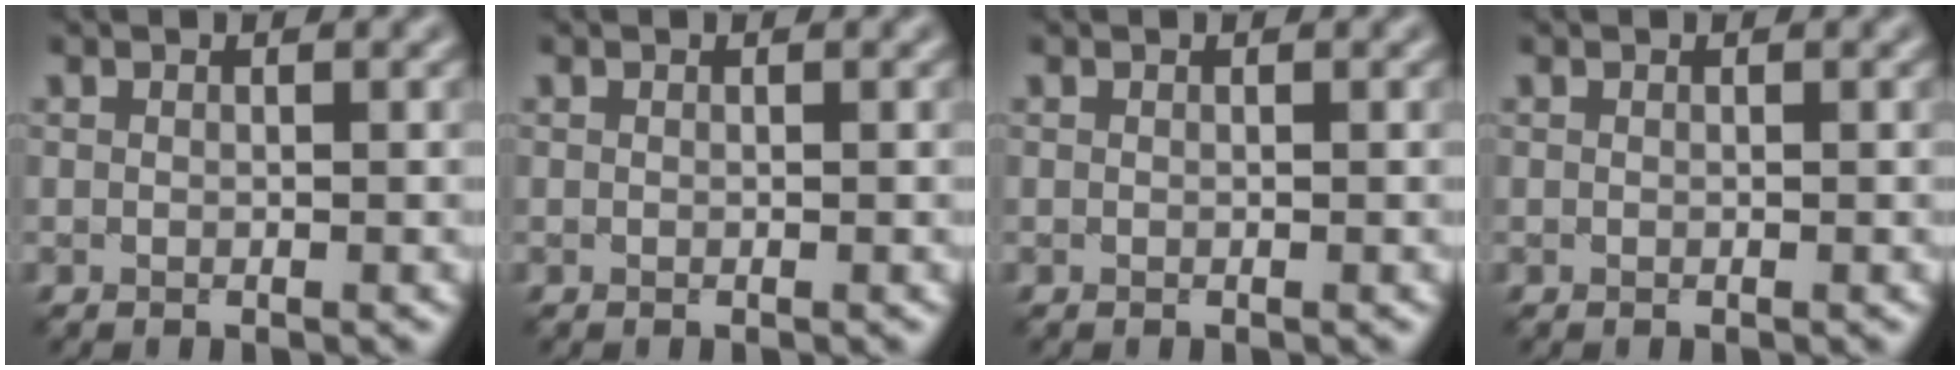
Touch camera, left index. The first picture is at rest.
{"total": 0.0}
{"total": 0.0}
{"total": 0.0}